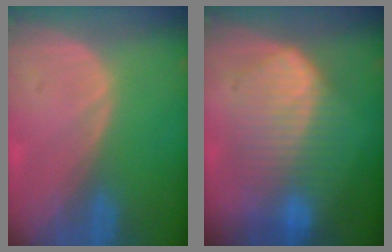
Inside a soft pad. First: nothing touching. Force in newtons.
{"total": 9.5, "press": 9.5, "slide": 0.3}